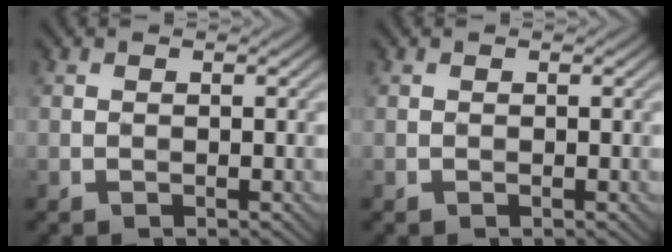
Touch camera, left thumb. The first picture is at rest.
{"total": 0.0}